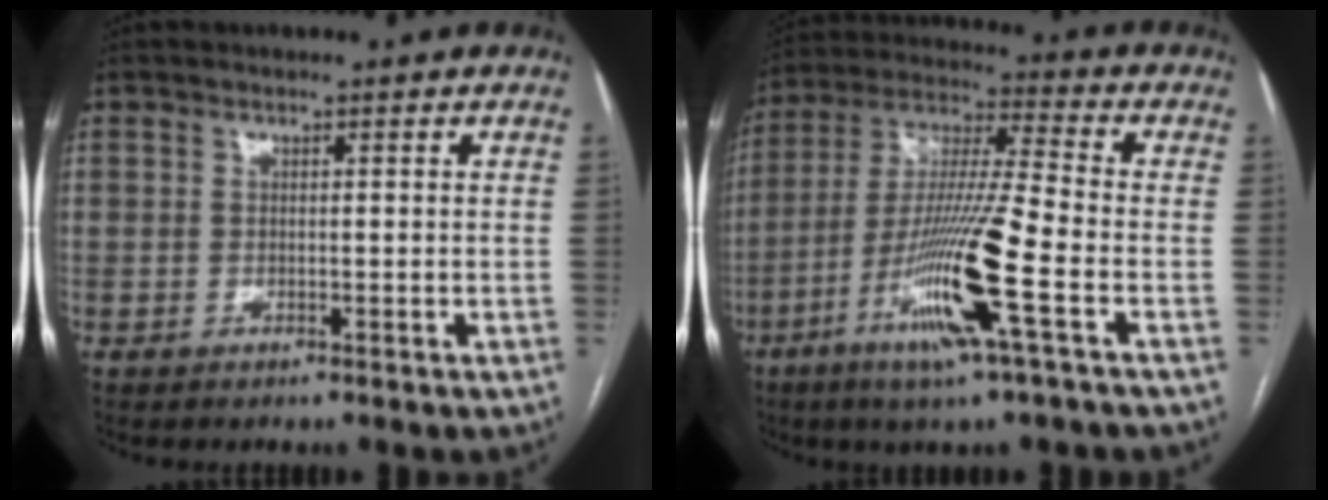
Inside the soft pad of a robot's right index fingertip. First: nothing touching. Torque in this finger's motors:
{"motor_torque": [1.11, 0.23, 0.30, 0.21]}